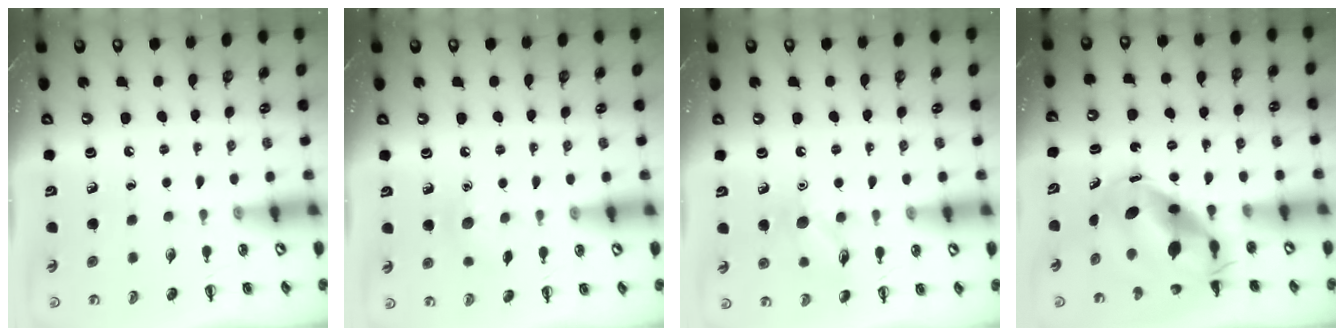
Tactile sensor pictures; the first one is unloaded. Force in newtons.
{"total": 6.1, "press": 6.0, "slide": 1.3}
{"total": 9.4, "press": 9.4, "slide": 0.5}
{"total": 8.7, "press": 8.4, "slide": 2.2}